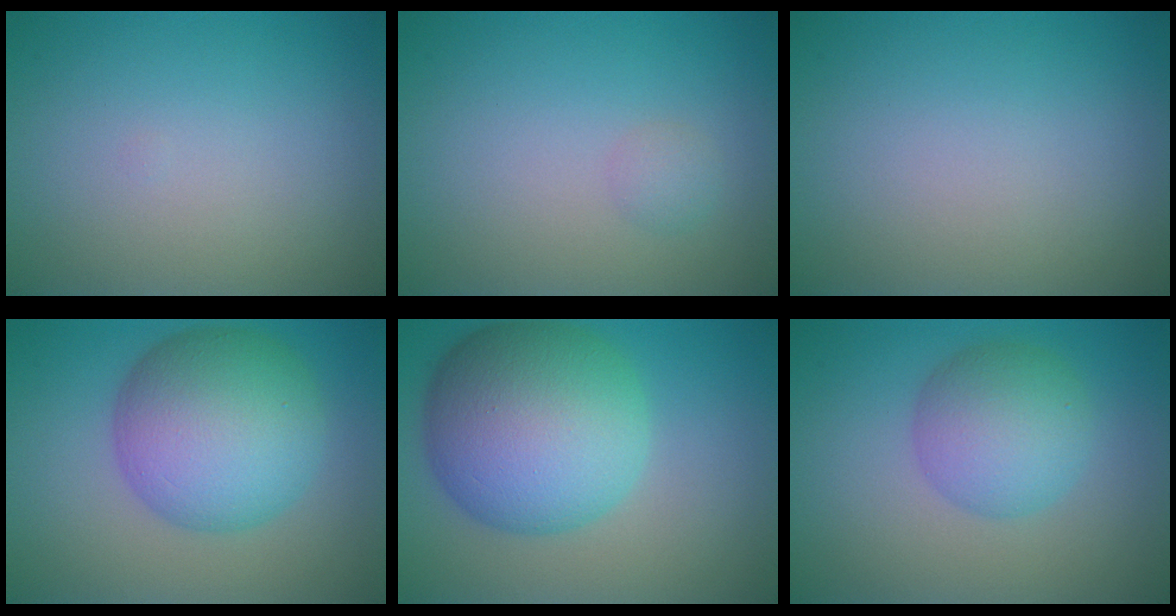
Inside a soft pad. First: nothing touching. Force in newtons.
{"total": 1.0, "press": 1.0, "slide": 0.0}
{"total": 0.0}
{"total": 9.7, "press": 9.7, "slide": 0.1}
{"total": 12.1, "press": 12.1, "slide": 0.1}
{"total": 5.0, "press": 5.0, "slide": 0.2}